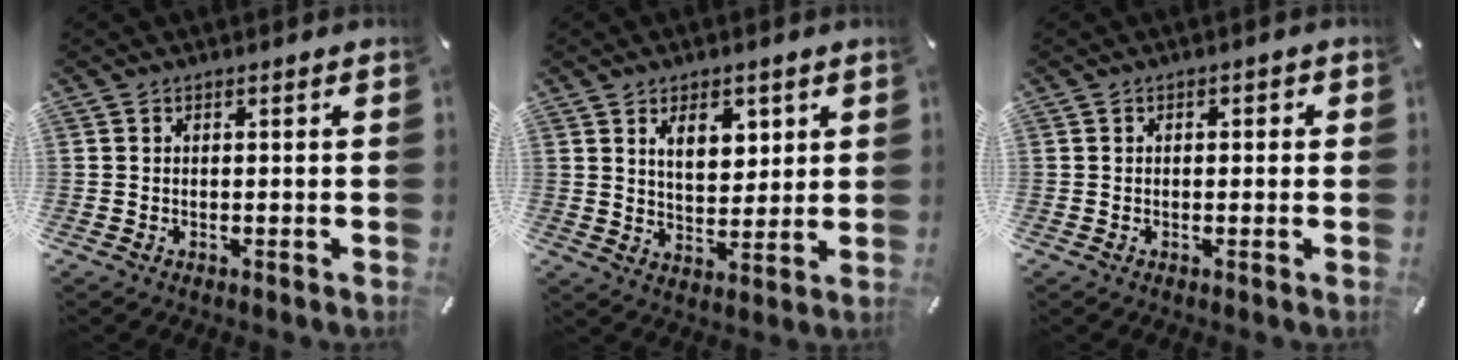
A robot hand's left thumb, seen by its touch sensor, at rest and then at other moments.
{"total": 7.9, "force": [4.1, 4.9, 4.7], "torque": [-0.062, -0.013, 0.066]}
{"total": 1.1, "force": [-0.2, 0.8, 0.7], "torque": [-0.013, 0.005, -0.006]}